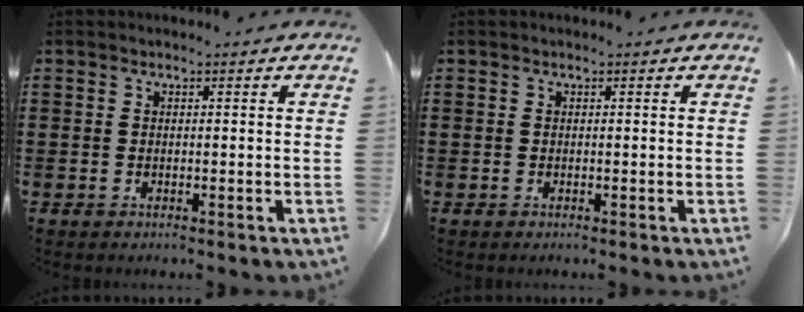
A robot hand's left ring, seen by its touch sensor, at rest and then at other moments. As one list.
[{"total": 0.0}]